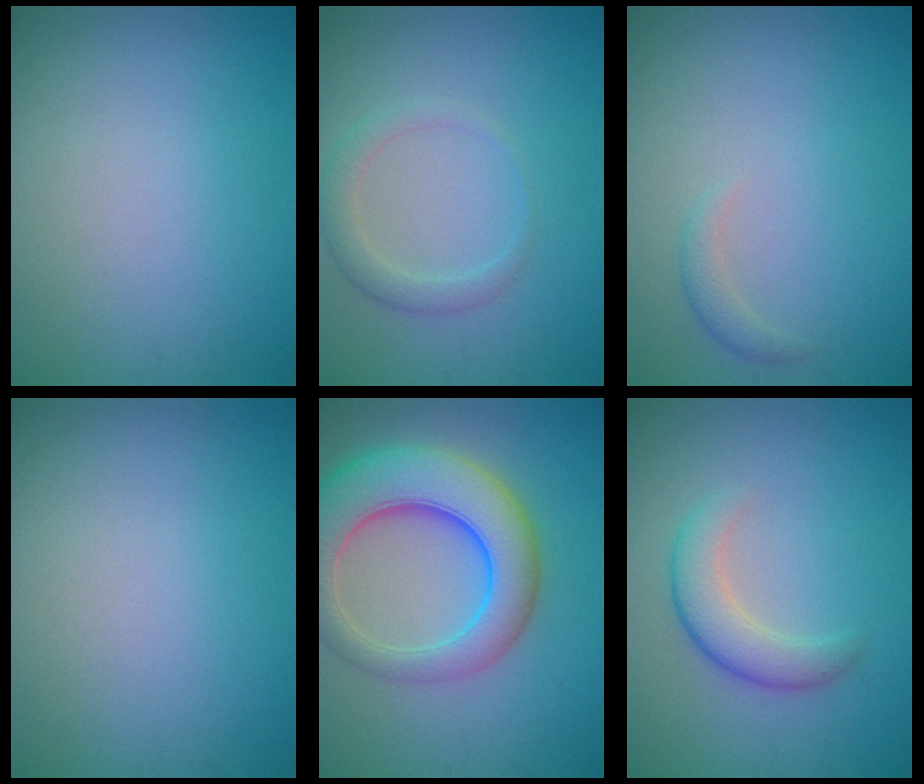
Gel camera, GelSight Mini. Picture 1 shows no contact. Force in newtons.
{"total": 2.0, "press": 2.0, "slide": 0.2}
{"total": 1.1, "press": 1.1, "slide": 0.1}
{"total": 0.0}
{"total": 9.5, "press": 9.5, "slide": 0.6}
{"total": 3.3, "press": 3.3, "slide": 0.0}